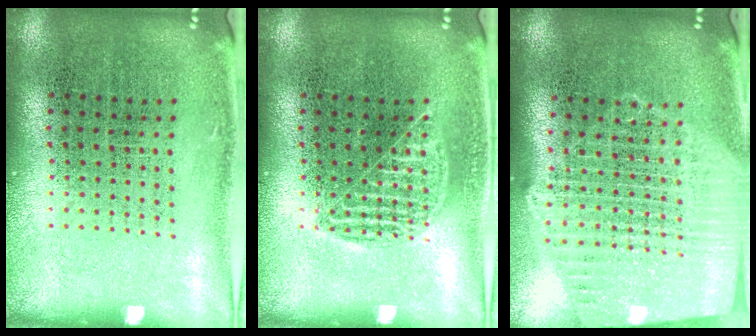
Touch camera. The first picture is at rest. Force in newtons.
{"total": 1.2, "press": 1.2, "slide": 0.2}
{"total": 1.9, "press": 1.8, "slide": 0.7}